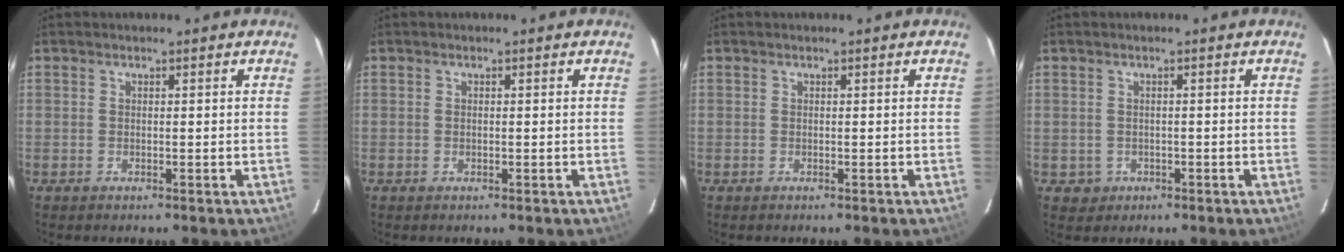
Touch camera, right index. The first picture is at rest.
{"total": 0.0}
{"total": 0.0}
{"total": 1.8, "force": [-0.3, 1.7, 0.3], "torque": [-0.006, 0.001, 0.005]}